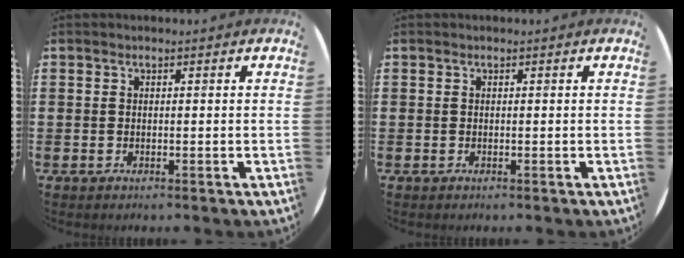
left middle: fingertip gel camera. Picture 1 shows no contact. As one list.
[{"total": 0.0}]